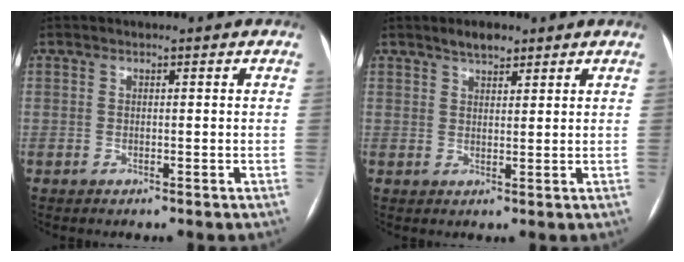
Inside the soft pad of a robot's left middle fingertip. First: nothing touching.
{"total": 3.1, "force": [2.4, 1.2, 1.5], "torque": [-0.028, 0.007, 0.040]}